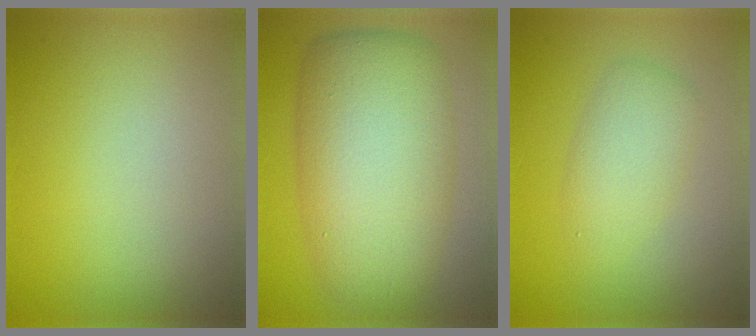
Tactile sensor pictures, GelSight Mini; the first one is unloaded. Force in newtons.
{"total": 10.7, "press": 10.7, "slide": 0.4}
{"total": 3.0, "press": 3.0, "slide": 0.1}